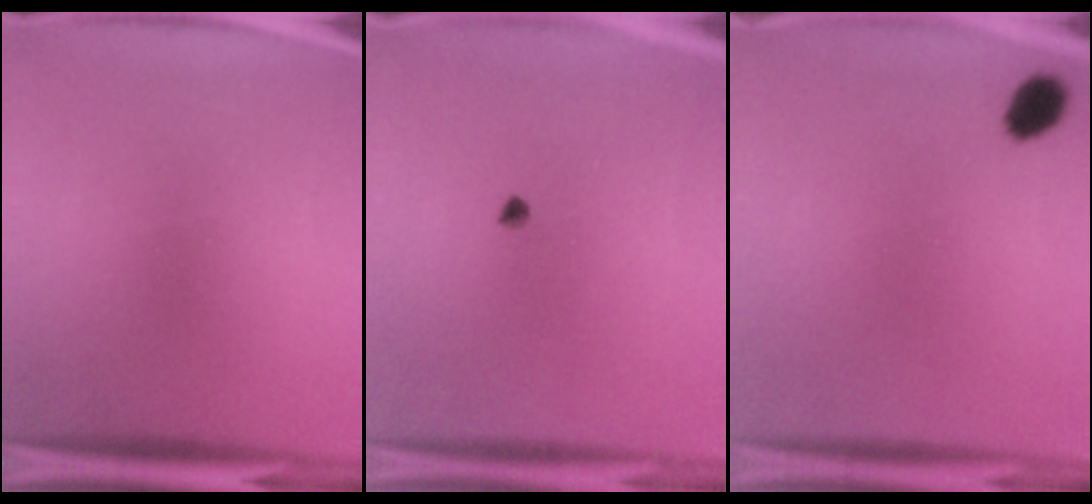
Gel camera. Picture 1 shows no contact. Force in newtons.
{"total": 1.1}
{"total": 4.3}